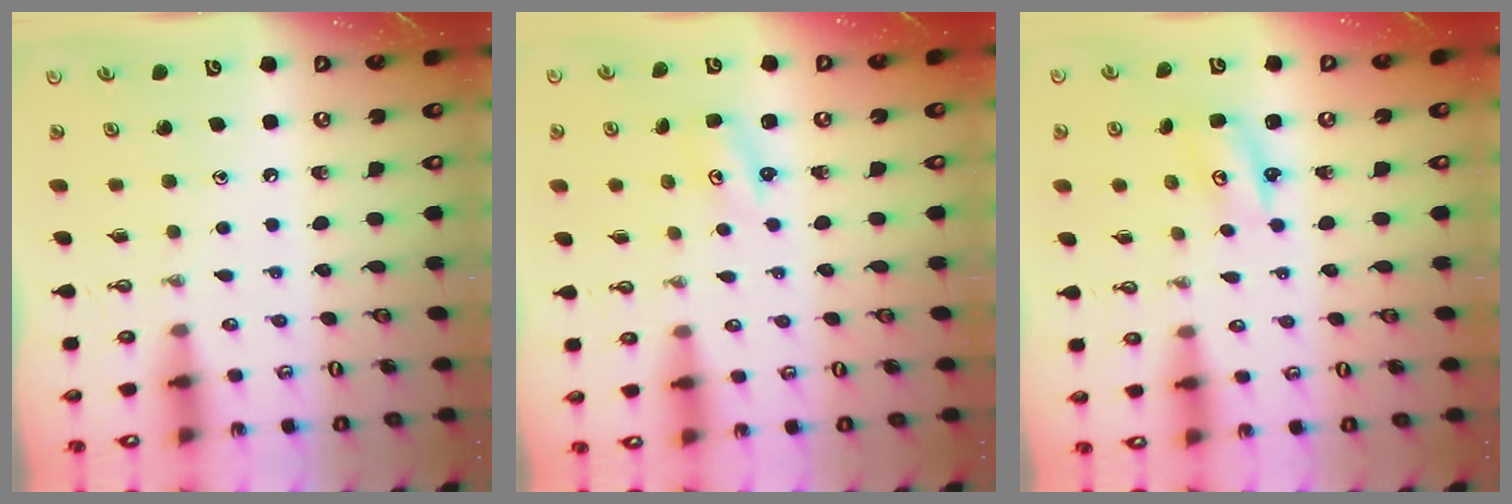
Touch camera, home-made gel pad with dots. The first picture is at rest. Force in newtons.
{"total": 1.7, "press": 1.7, "slide": 0.3}
{"total": 2.6, "press": 2.6, "slide": 0.2}